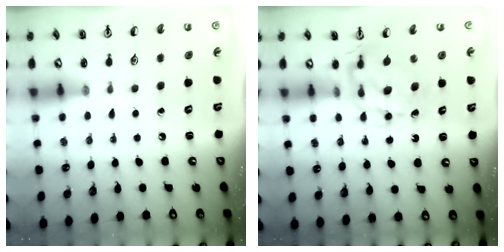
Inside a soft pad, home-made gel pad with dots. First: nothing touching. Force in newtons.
{"total": 7.9, "press": 7.9, "slide": 0.6}